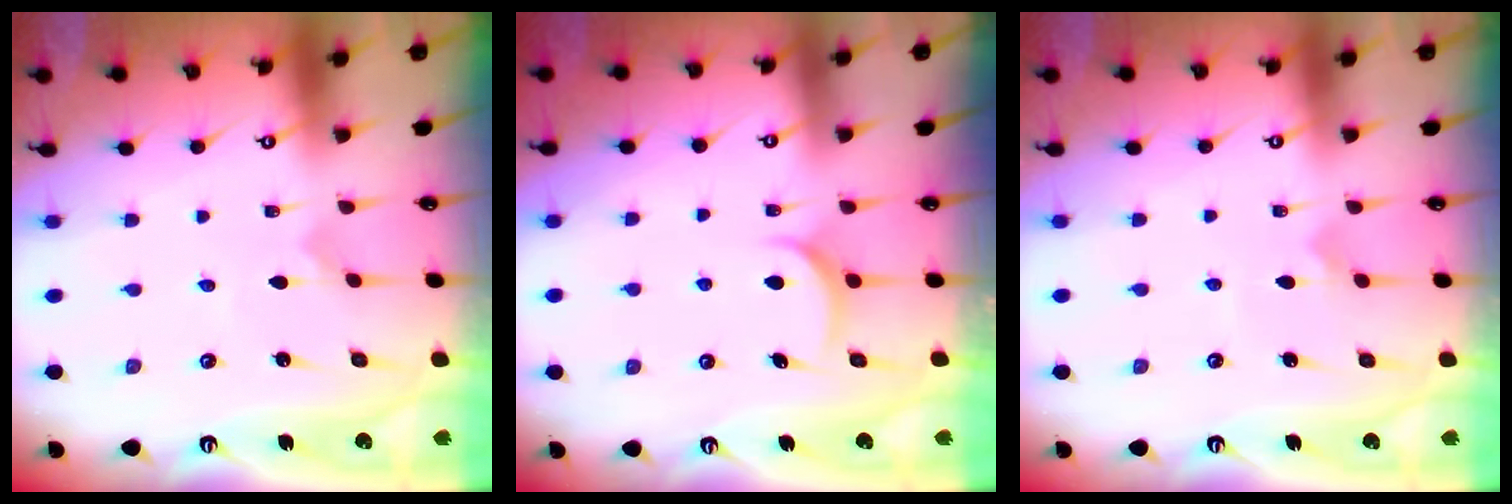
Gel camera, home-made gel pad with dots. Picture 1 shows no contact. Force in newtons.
{"total": 4.2, "press": 4.2, "slide": 0.2}
{"total": 5.6, "press": 5.6, "slide": 0.3}